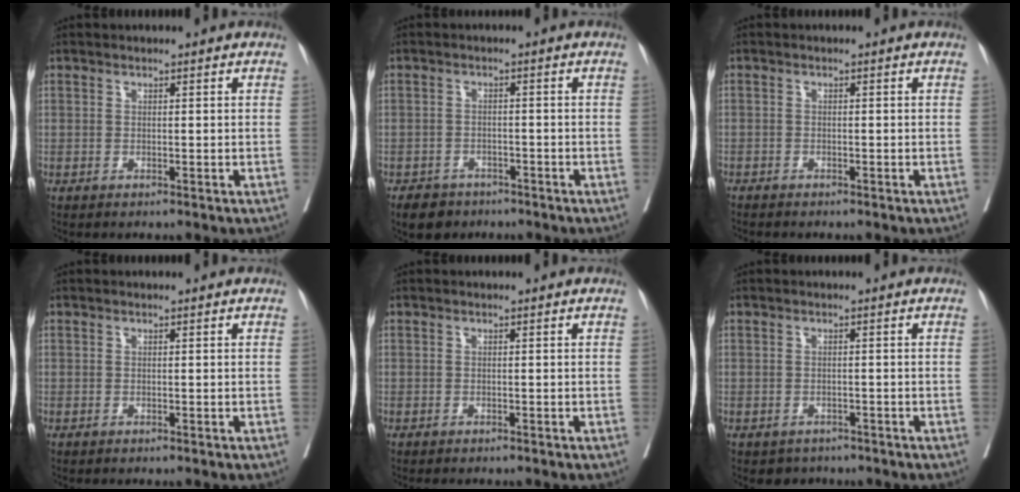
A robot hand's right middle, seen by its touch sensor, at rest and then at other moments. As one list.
[{"total": 4.5, "force": [-3.5, 2.7, 0.9], "torque": [-0.018, 0.003, -0.055]}, {"total": 1.6, "force": [-1.5, 0.5, 0.4], "torque": [-0.011, -0.002, -0.024]}, {"total": 0.0}, {"total": 1.9, "force": [-1.6, 0.6, 0.7], "torque": [-0.012, -0.004, -0.020]}, {"total": 3.2, "force": [-2.4, 2.0, 0.4], "torque": [-0.011, 0.003, -0.034]}]